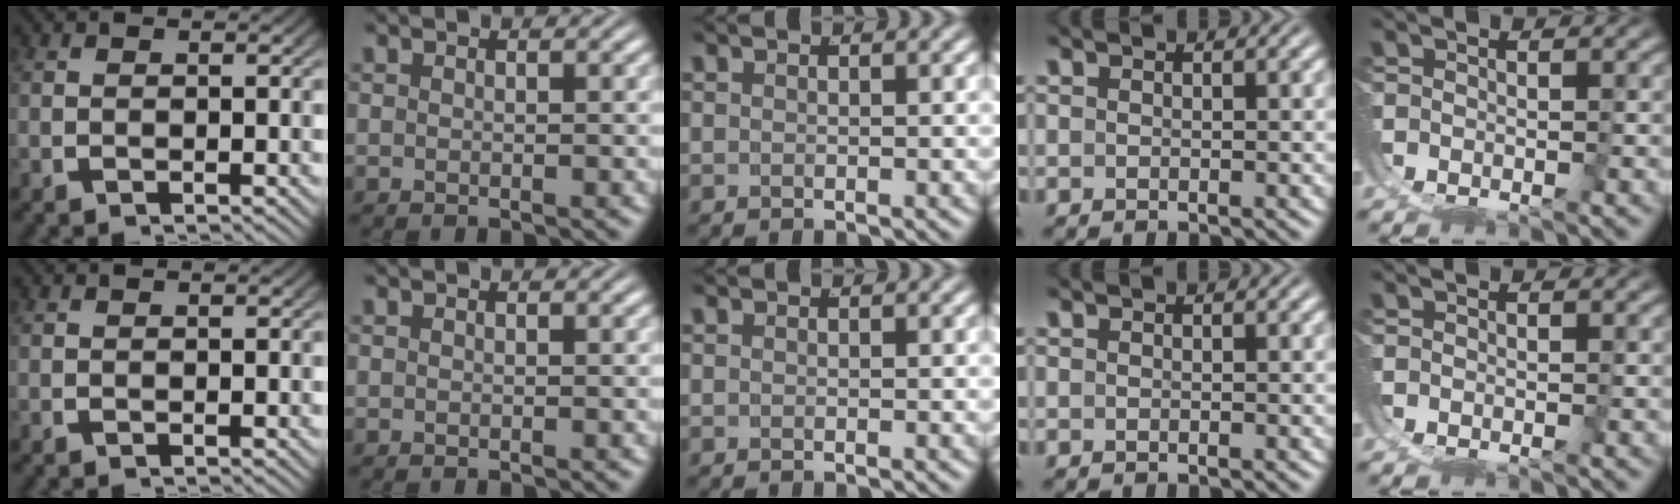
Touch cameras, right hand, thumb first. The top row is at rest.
{}